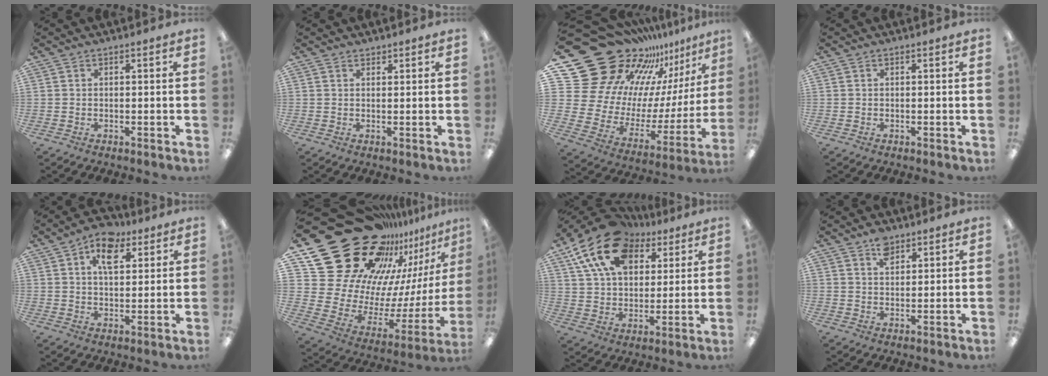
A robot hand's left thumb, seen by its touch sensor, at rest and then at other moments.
{"total": 1.2, "force": [1.1, 0.6, 0.0], "torque": [0.000, 0.000, 0.021]}
{"total": 26.1, "force": [18.8, 15.4, 9.6], "torque": [-0.154, -0.177, 0.383]}
{"total": 0.0}
{"total": 9.2, "force": [4.7, 5.6, 5.6], "torque": [-0.084, -0.010, 0.081]}
{"total": 33.6, "force": [21.2, 20.4, 16.1], "torque": [-0.231, -0.199, 0.449]}
{"total": 18.5, "force": [10.3, 11.9, 9.6], "torque": [-0.181, -0.034, 0.191]}
{"total": 4.5, "force": [3.0, 2.6, 2.1], "torque": [-0.024, -0.008, 0.051]}